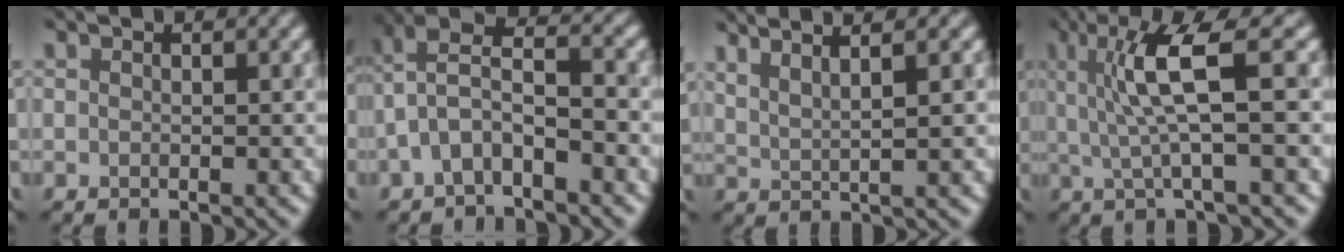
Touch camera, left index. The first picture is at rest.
{"total": 3.6, "force": [-1.5, 1.3, 3.0], "torque": [-0.067, 0.021, -0.028]}
{"total": 4.9, "force": [3.8, 1.0, 2.9], "torque": [-0.040, 0.028, 0.043]}
{"total": 5.0, "force": [0.9, 0.5, 4.9], "torque": [-0.100, 0.007, 0.028]}